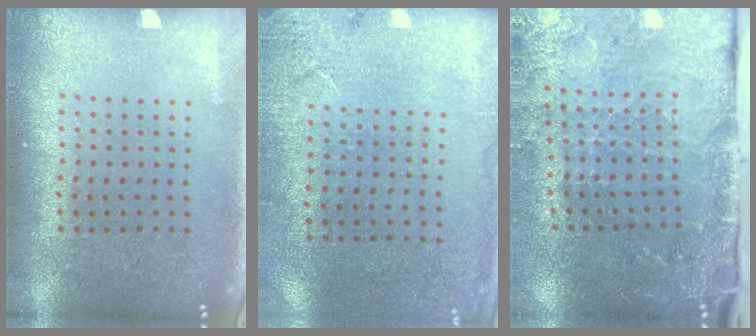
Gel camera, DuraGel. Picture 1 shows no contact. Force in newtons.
{"total": 2.7, "press": 2.2, "slide": 1.5}
{"total": 3.6, "press": 3.3, "slide": 1.3}